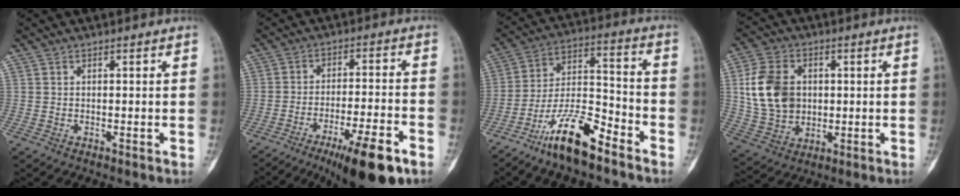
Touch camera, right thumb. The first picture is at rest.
{"total": 14.6, "force": [-8.8, 2.8, 11.3], "torque": [-0.171, 0.037, -0.136]}
{"total": 13.8, "force": [-9.7, 3.9, 9.1], "torque": [-0.167, 0.073, -0.183]}
{"total": 12.9, "force": [1.6, 9.8, 8.2], "torque": [-0.139, 0.002, 0.036]}